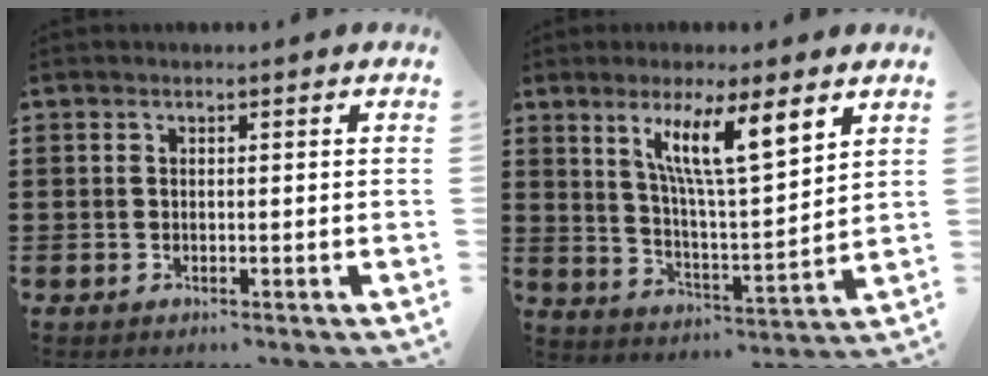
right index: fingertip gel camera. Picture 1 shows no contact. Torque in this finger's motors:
{"motor_torque": [1.41, 0.73, 0.85, 0.19]}